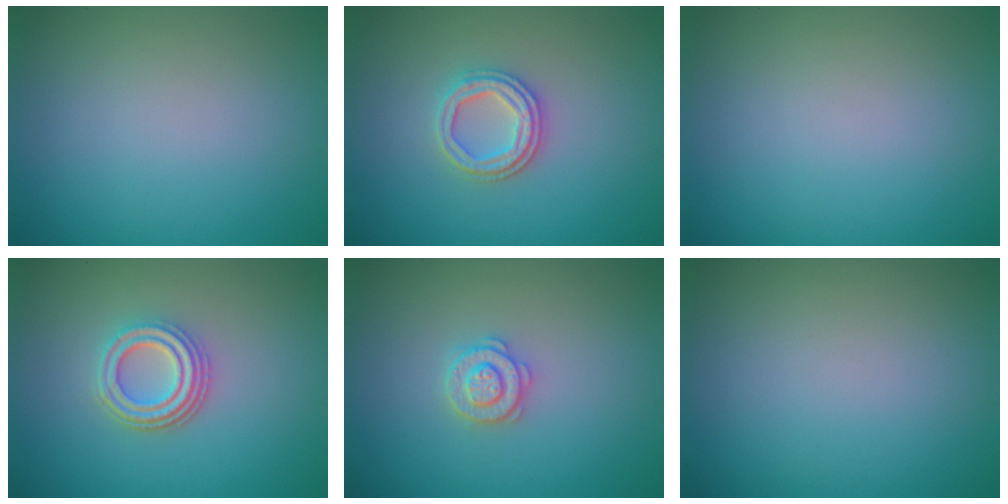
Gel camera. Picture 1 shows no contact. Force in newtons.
{"total": 3.1, "press": 2.8, "slide": 1.2}
{"total": 0.0}
{"total": 3.6, "press": 2.9, "slide": 2.1}
{"total": 2.6, "press": 2.5, "slide": 0.5}
{"total": 0.0}